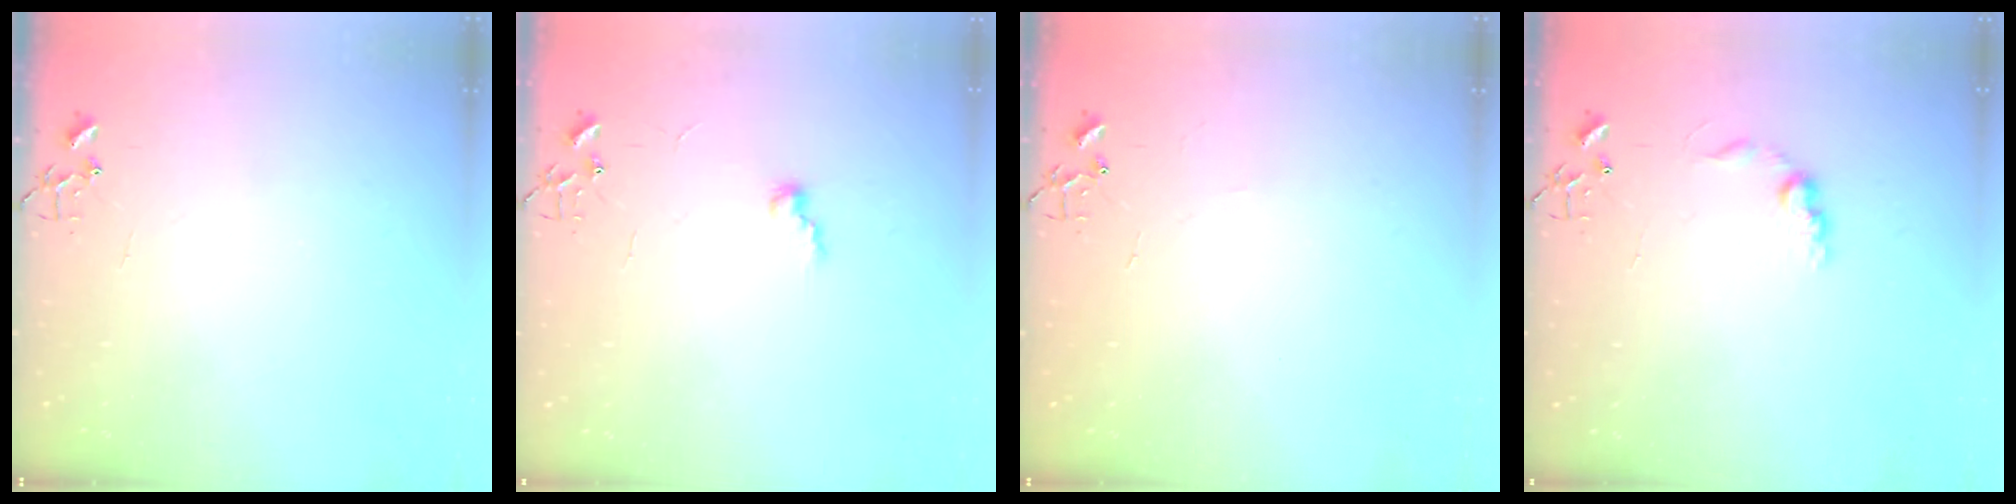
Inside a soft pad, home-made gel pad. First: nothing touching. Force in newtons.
{"total": 6.2, "press": 6.2, "slide": 0.7}
{"total": 1.8, "press": 1.8, "slide": 0.3}
{"total": 7.5, "press": 7.4, "slide": 0.3}